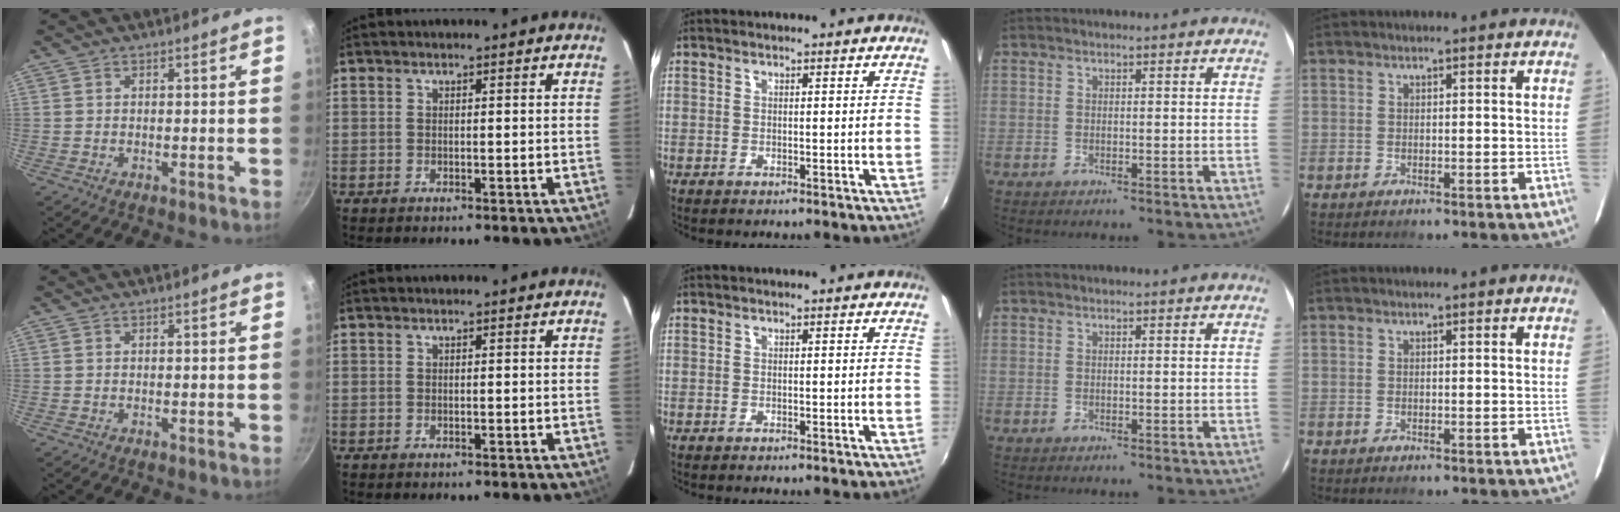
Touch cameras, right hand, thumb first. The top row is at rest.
{}